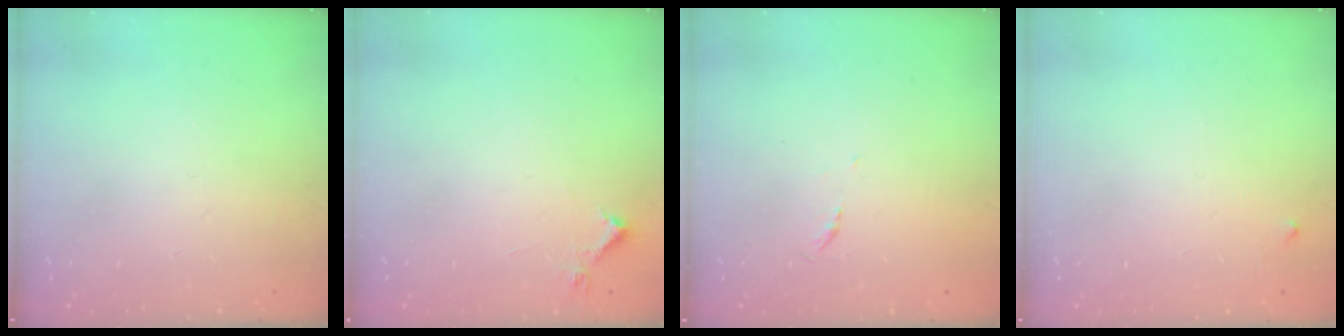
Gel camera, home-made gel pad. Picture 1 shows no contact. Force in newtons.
{"total": 3.9, "press": 3.8, "slide": 0.6}
{"total": 3.1, "press": 3.0, "slide": 0.5}
{"total": 3.6, "press": 3.6, "slide": 0.4}